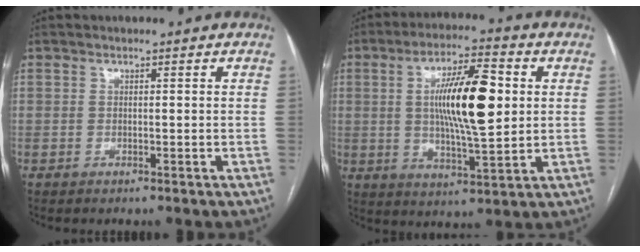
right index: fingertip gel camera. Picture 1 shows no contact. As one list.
[{"total": 13.9, "force": [2.1, 2.6, 13.5], "torque": [-0.237, 0.007, 0.033]}]